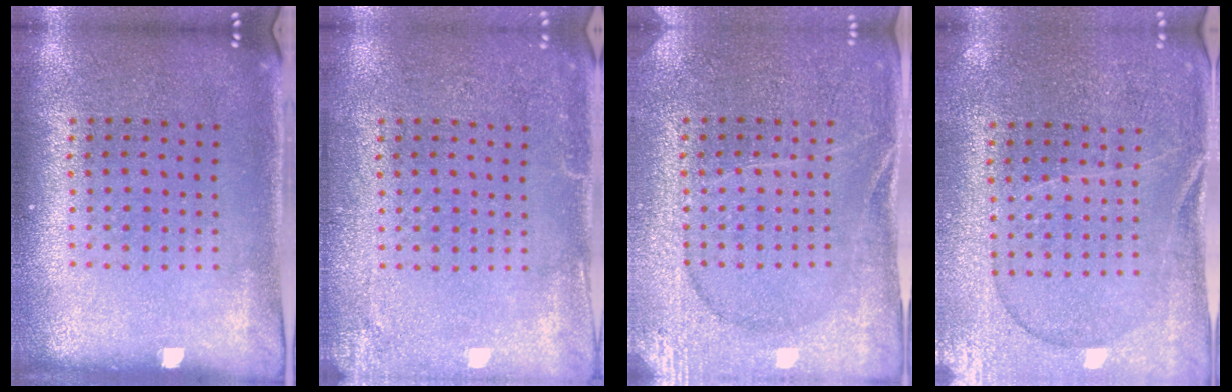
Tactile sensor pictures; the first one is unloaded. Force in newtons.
{"total": 2.3, "press": 2.3, "slide": 0.3}
{"total": 3.0, "press": 2.9, "slide": 0.4}
{"total": 0.8, "press": 0.6, "slide": 0.5}